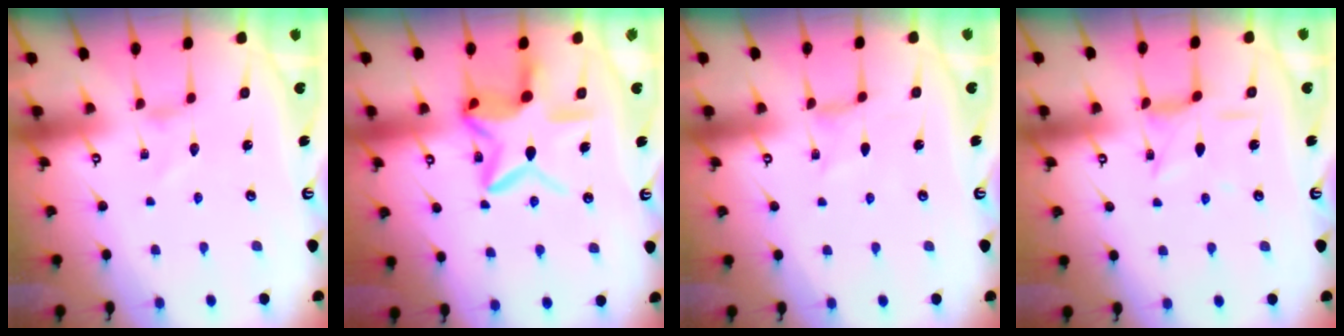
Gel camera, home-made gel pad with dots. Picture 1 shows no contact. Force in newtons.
{"total": 13.5, "press": 13.5, "slide": 1.2}
{"total": 0.0}
{"total": 5.4, "press": 5.4, "slide": 0.4}